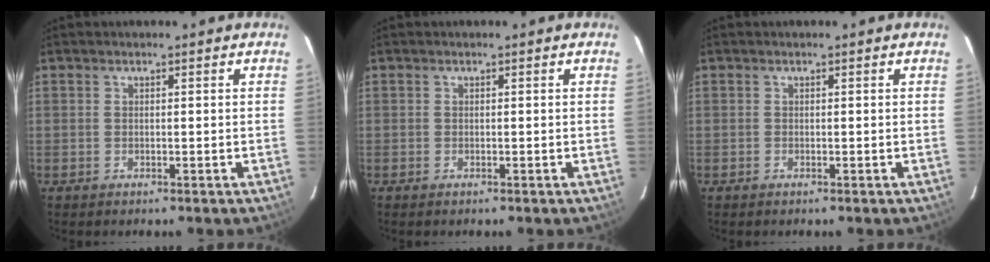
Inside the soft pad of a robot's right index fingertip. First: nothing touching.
{"total": 0.0}
{"total": 0.0}